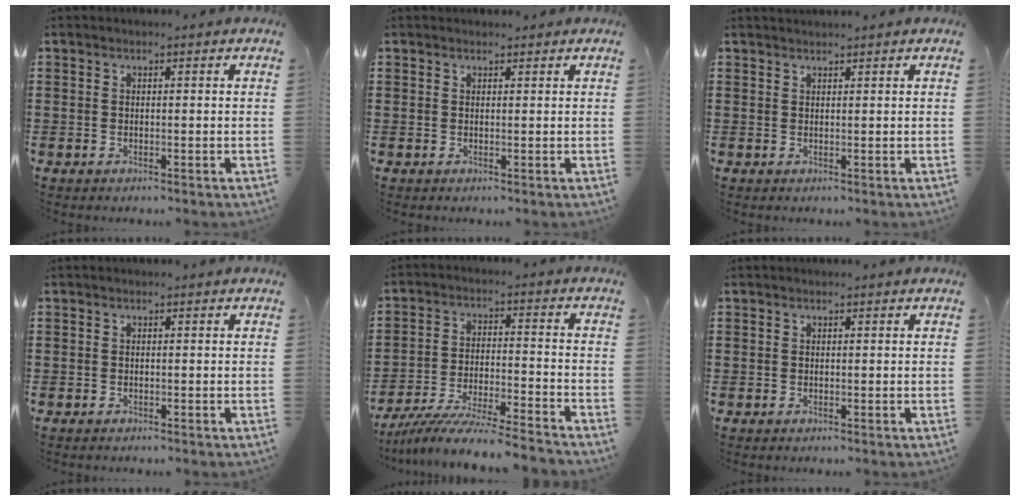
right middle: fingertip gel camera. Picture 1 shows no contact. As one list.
[{"total": 0.6, "force": [0.6, 0.1, 0.0], "torque": [0.006, -0.002, 0.010]}, {"total": 1.0, "force": [1.0, -0.1, 0.1], "torque": [-0.003, -0.002, 0.019]}, {"total": 0.0}, {"total": 8.4, "force": [-8.0, 0.3, 2.6], "torque": [-0.047, 0.007, -0.156]}, {"total": 0.0}]